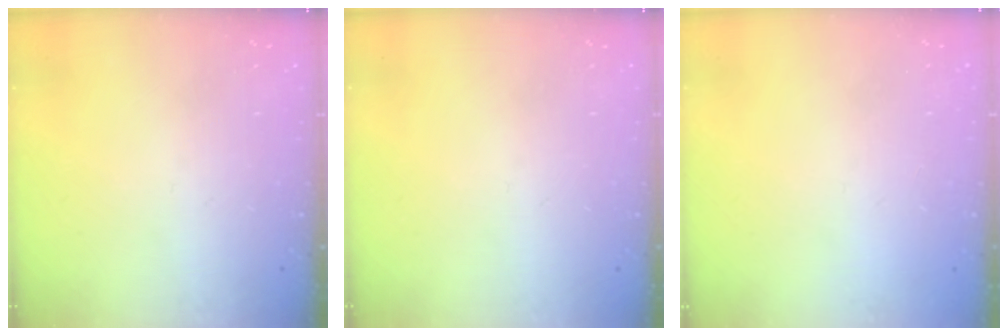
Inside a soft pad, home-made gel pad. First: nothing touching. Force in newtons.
{"total": 0.0}
{"total": 2.1, "press": 2.1, "slide": 0.1}